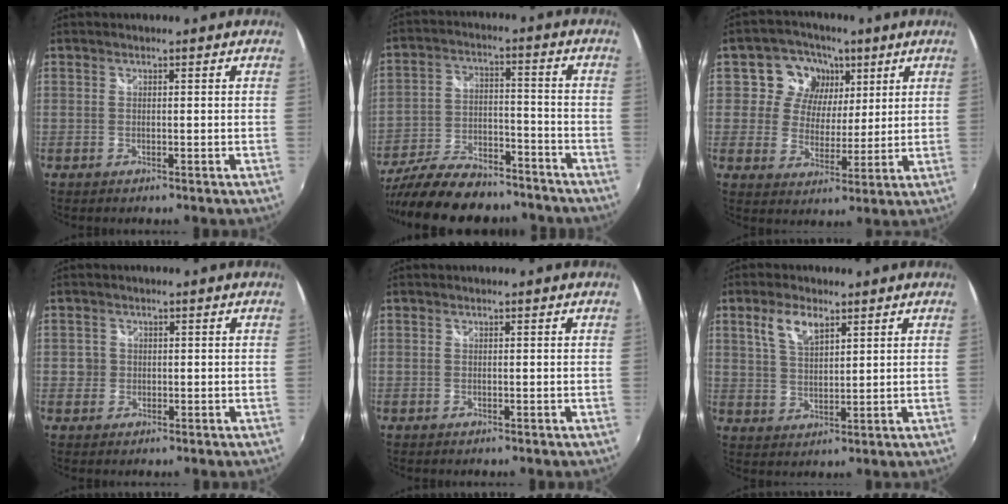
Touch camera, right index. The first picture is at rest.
{"total": 21.7, "force": [-17.9, 7.9, 9.6], "torque": [-0.198, -0.006, -0.265]}
{"total": 9.3, "force": [3.9, 8.0, 2.6], "torque": [-0.046, 0.004, 0.058]}
{"total": 2.2, "force": [-0.2, 2.2, 0.2], "torque": [-0.003, 0.000, -0.005]}
{"total": 0.0}
{"total": 6.3, "force": [3.5, 2.8, 4.4], "torque": [-0.085, 0.009, 0.068]}